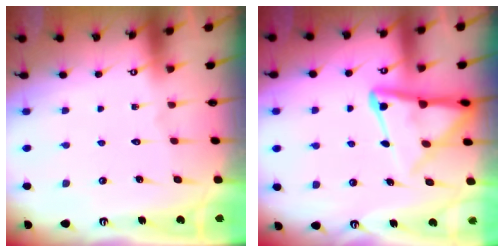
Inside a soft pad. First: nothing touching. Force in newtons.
{"total": 11.4, "press": 11.3, "slide": 1.2}